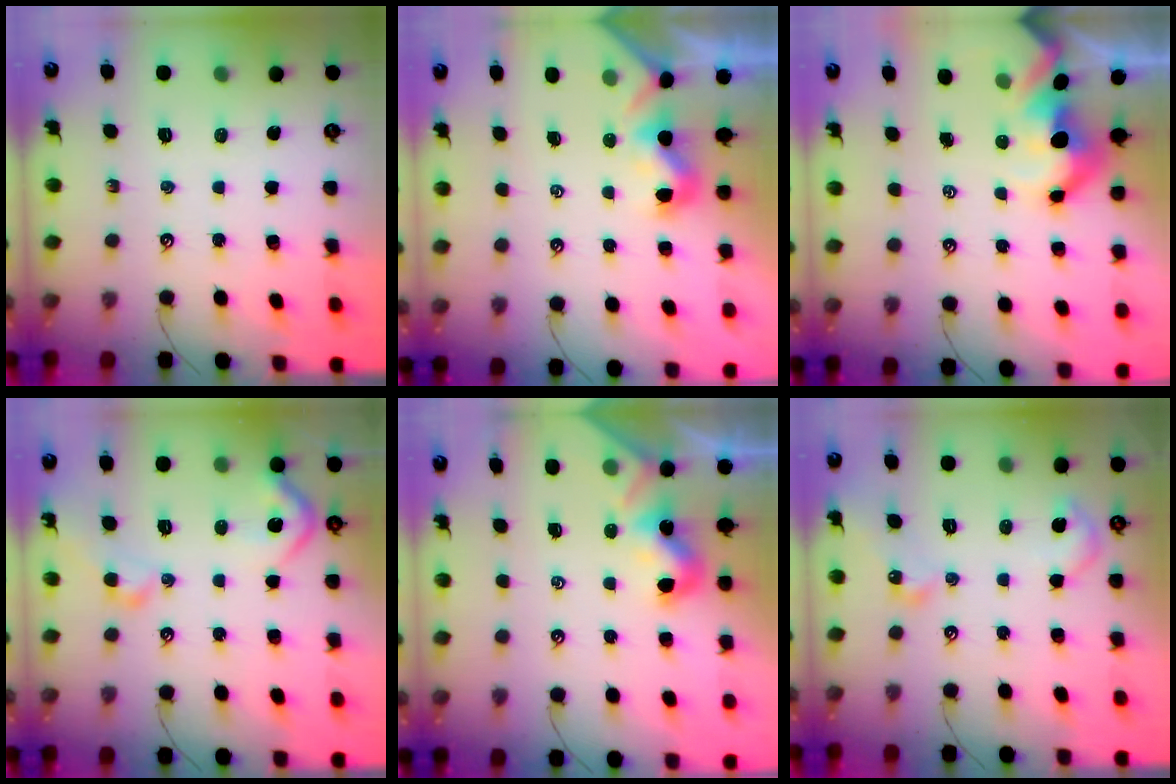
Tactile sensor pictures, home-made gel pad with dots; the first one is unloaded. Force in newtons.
{"total": 1.1, "press": 1.0, "slide": 0.5}
{"total": 4.5, "press": 4.4, "slide": 0.8}
{"total": 7.6, "press": 7.5, "slide": 1.4}
{"total": 1.8, "press": 1.8, "slide": 0.5}
{"total": 8.0, "press": 8.0, "slide": 0.1}